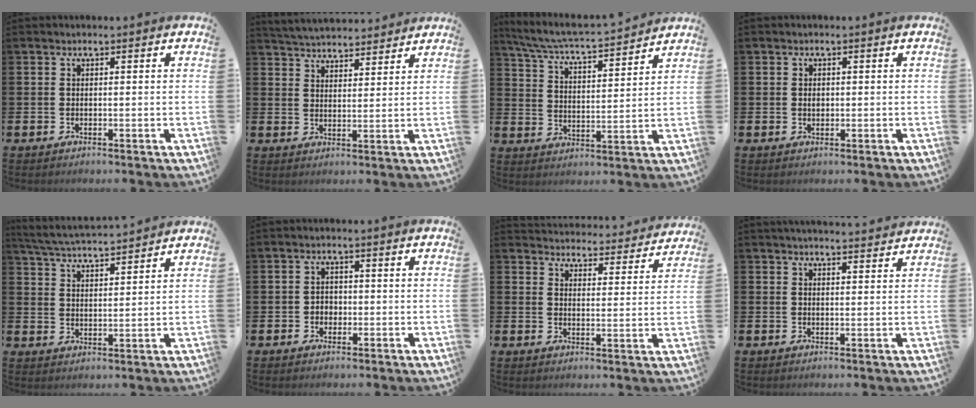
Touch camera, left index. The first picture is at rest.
{"total": 4.7, "force": [4.6, 0.7, -0.1], "torque": [-0.010, -0.030, 0.082]}
{"total": 5.9, "force": [5.7, 0.2, 1.6], "torque": [-0.064, -0.046, 0.096]}
{"total": 1.1, "force": [0.1, 0.8, 0.7], "torque": [0.002, 0.000, -0.003]}
{"total": 4.9, "force": [4.8, 0.2, 0.8], "torque": [-0.041, -0.029, 0.086]}
{"total": 1.9, "force": [-0.4, 1.7, 0.6], "torque": [0.001, -0.001, -0.015]}
{"total": 4.3, "force": [4.2, 0.6, 0.0], "torque": [-0.010, -0.038, 0.071]}
{"total": 2.8, "force": [2.7, 0.0, 0.2], "torque": [0.002, -0.018, 0.047]}